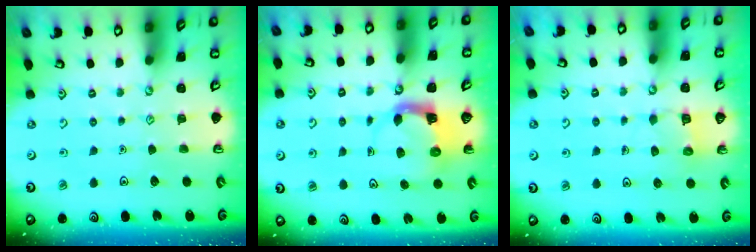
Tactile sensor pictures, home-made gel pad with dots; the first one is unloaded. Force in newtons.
{"total": 4.0, "press": 3.9, "slide": 0.6}
{"total": 5.5, "press": 5.5, "slide": 0.5}